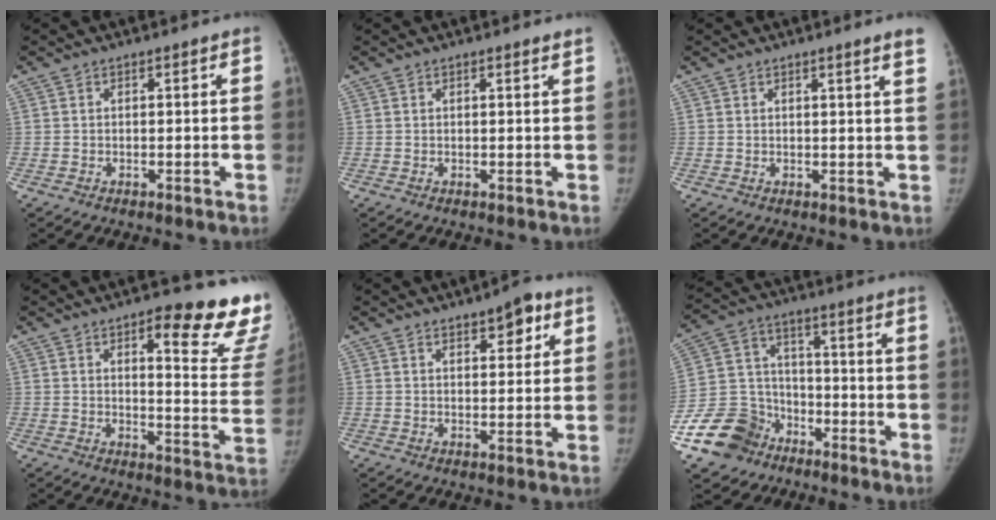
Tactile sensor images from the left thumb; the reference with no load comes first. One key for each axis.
{"total": 1.0, "fx": 0.7, "fy": -0.1, "fz": 0.6, "tx": -0.008, "ty": 0.000, "tz": 0.010}
{"total": 3.9, "fx": 2.7, "fy": -0.4, "fz": 2.7, "tx": -0.034, "ty": -0.009, "tz": 0.027}
{"total": 19.4, "fx": 12.7, "fy": 4.7, "fz": 13.9, "tx": -0.138, "ty": -0.079, "tz": 0.147}
{"total": 5.5, "fx": 3.0, "fy": 2.4, "fz": 3.9, "tx": -0.030, "ty": -0.012, "tz": 0.038}
{"total": 13.7, "fx": -8.3, "fy": 10.3, "fz": 3.5, "tx": -0.040, "ty": 0.066, "tz": -0.150}